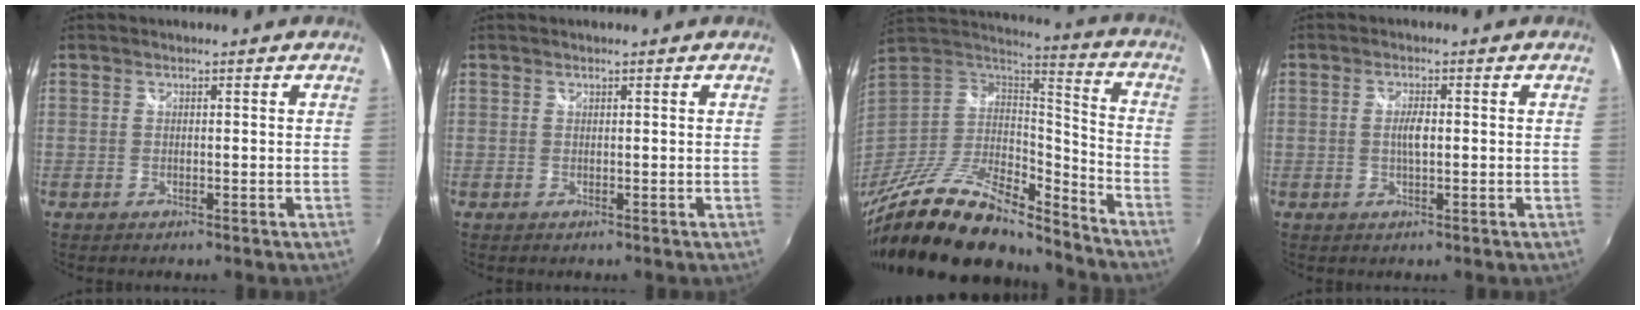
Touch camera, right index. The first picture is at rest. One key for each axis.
{"total": 0.0}
{"total": 25.5, "fx": -18.4, "fy": 8.9, "fz": 15.2, "tx": -0.290, "ty": -0.030, "tz": -0.312}
{"total": 2.7, "fx": 0.0, "fy": 0.9, "fz": 2.5, "tx": -0.046, "ty": 0.000, "tz": -0.001}